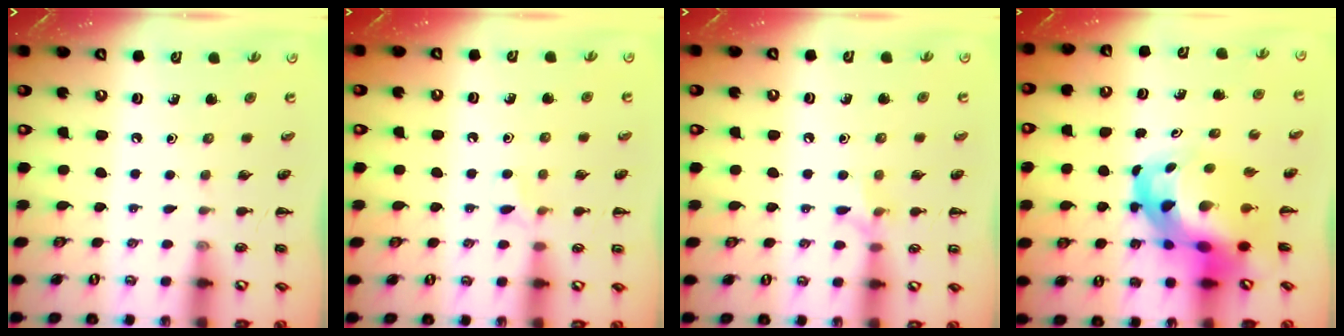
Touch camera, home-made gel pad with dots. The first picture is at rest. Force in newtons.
{"total": 3.9, "press": 3.7, "slide": 1.2}
{"total": 6.4, "press": 6.2, "slide": 1.6}
{"total": 10.0, "press": 9.6, "slide": 2.7}